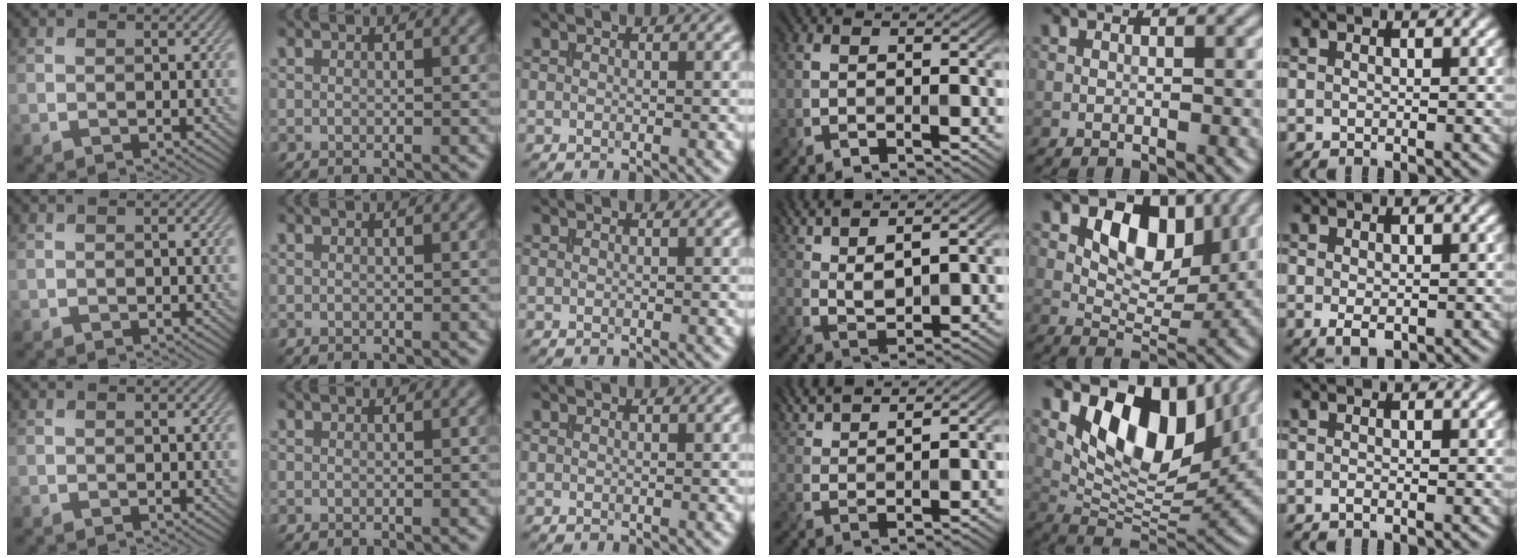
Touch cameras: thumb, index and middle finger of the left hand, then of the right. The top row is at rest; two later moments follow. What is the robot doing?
{"motion": "extract", "object": "file holder"}